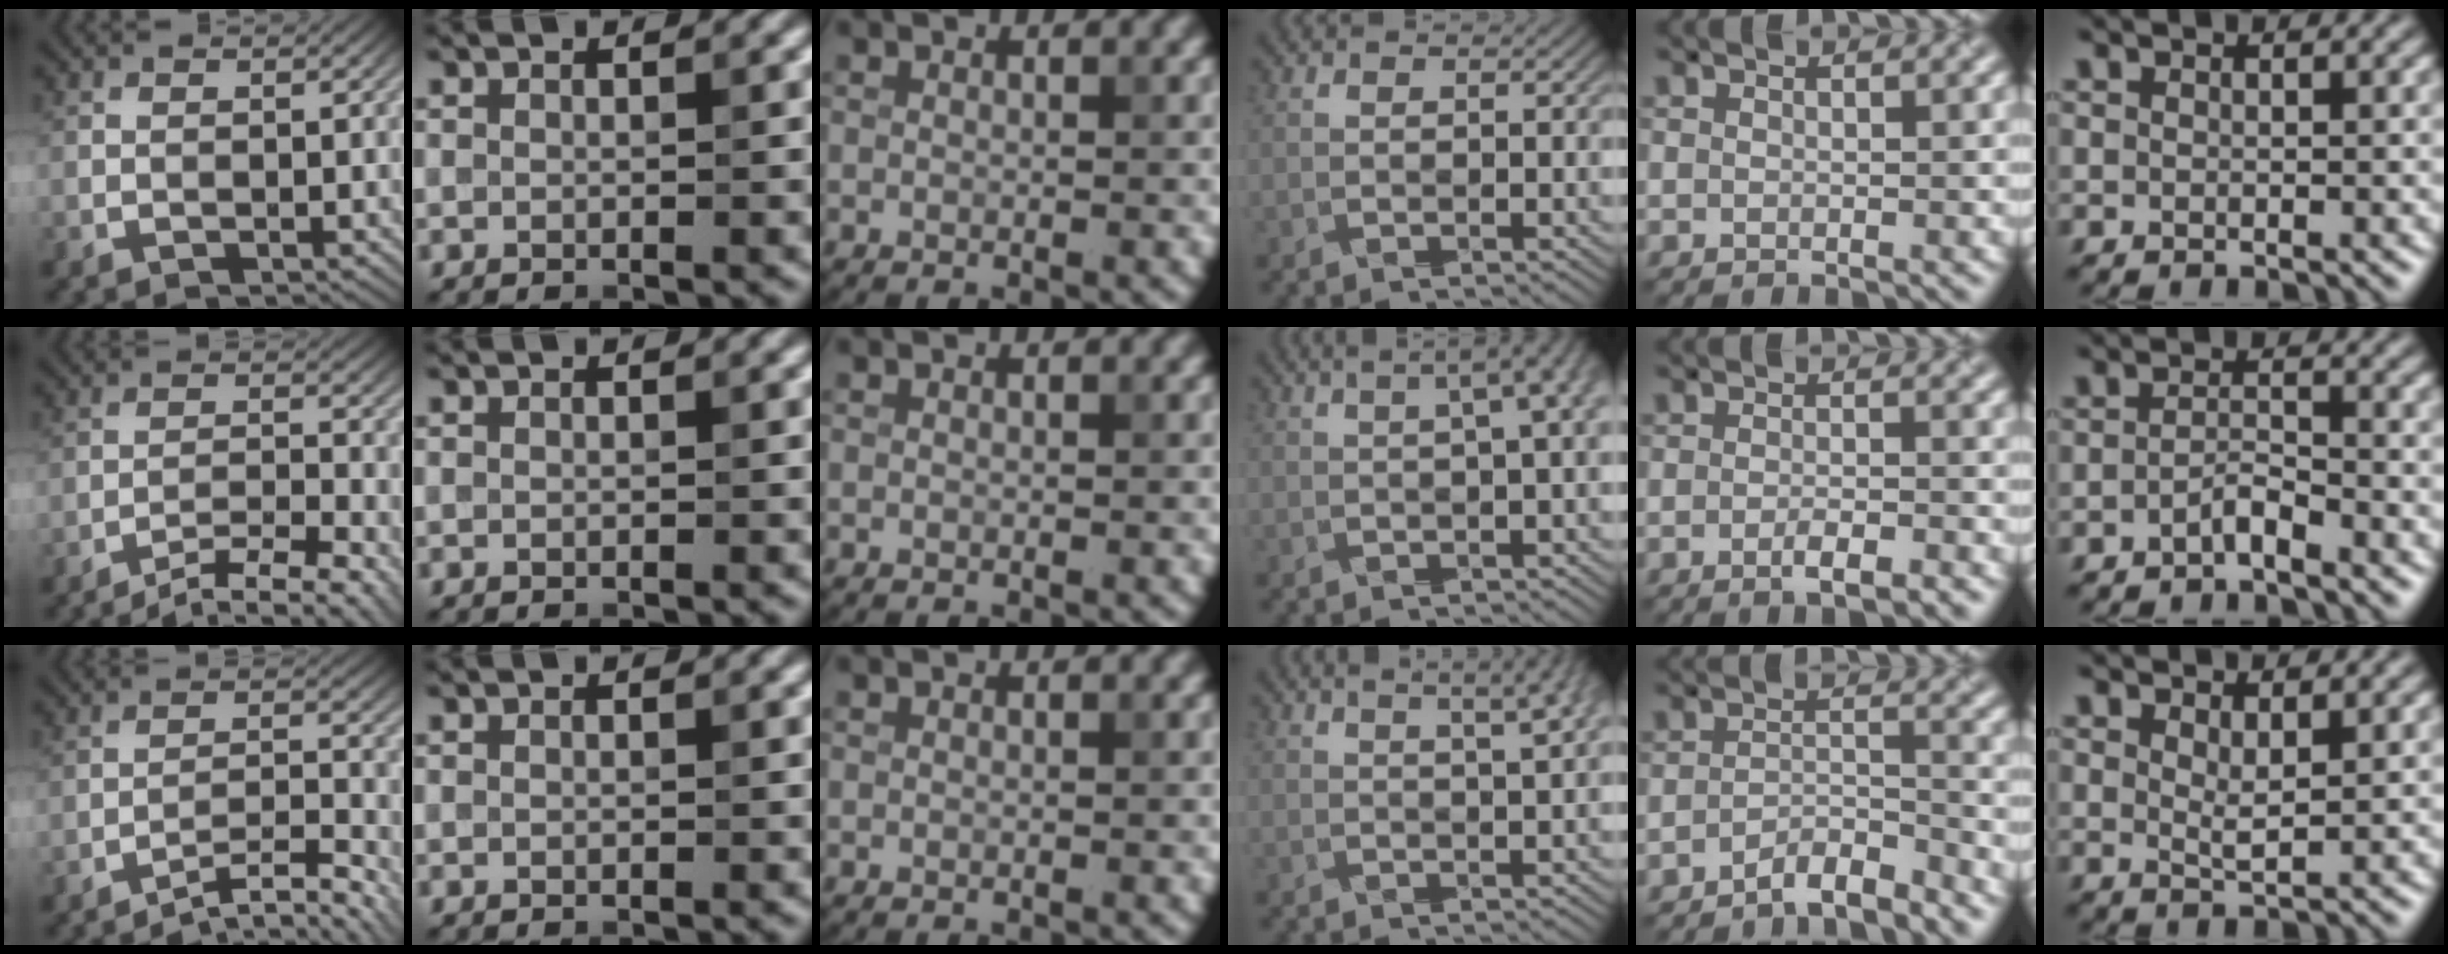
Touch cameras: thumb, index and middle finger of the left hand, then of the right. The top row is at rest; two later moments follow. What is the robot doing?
{"motion": "pour", "object": "sugar"}